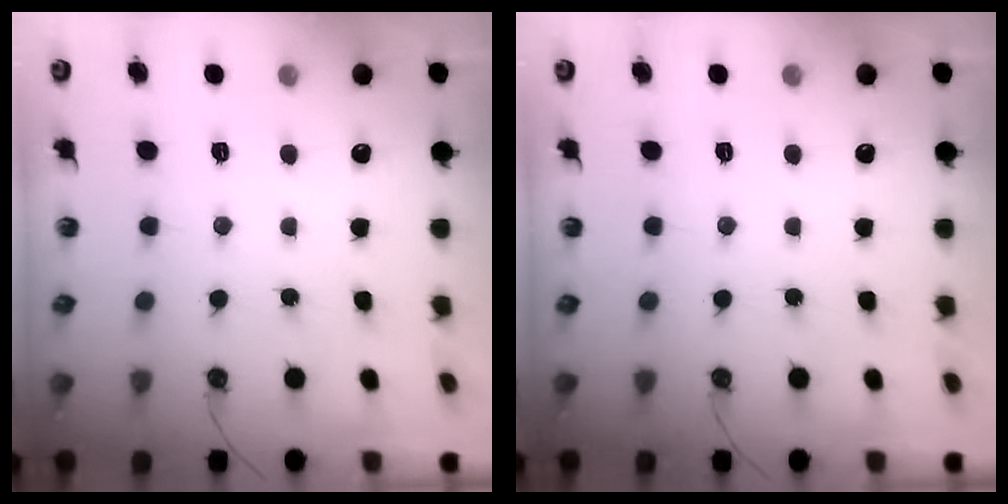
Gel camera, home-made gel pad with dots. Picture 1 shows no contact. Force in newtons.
{"total": 0.0}